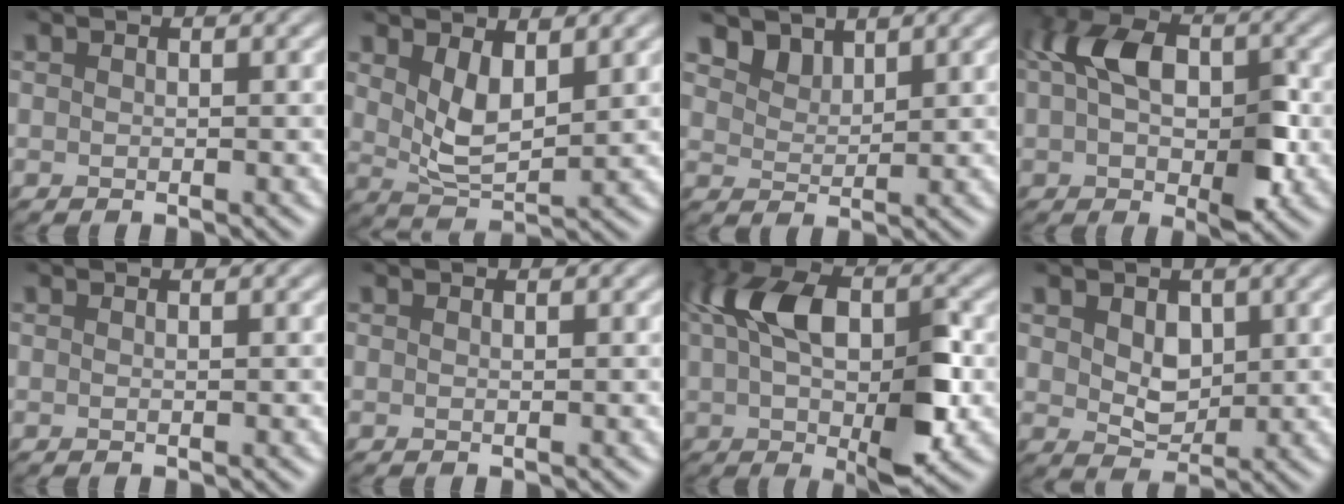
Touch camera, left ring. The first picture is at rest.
{"total": 3.6, "force": [1.1, 1.7, 3.0], "torque": [-0.063, -0.015, 0.015]}
{"total": 2.8, "force": [2.1, 1.5, 1.1], "torque": [-0.033, -0.017, 0.042]}
{"total": 8.2, "force": [0.0, 5.1, 6.4], "torque": [-0.118, 0.004, -0.011]}
{"total": 0.0}
{"total": 0.0}
{"total": 10.8, "force": [-0.2, 5.7, 9.2], "torque": [-0.163, 0.000, -0.006]}
{"total": 2.8, "force": [0.4, 2.1, 1.8], "torque": [-0.038, -0.014, -0.002]}